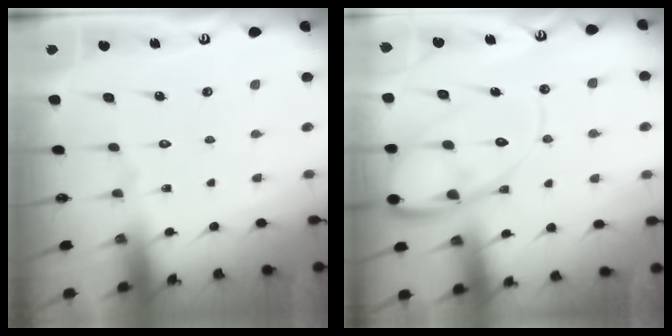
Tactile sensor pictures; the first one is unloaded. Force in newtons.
{"total": 13.7, "press": 13.6, "slide": 1.4}